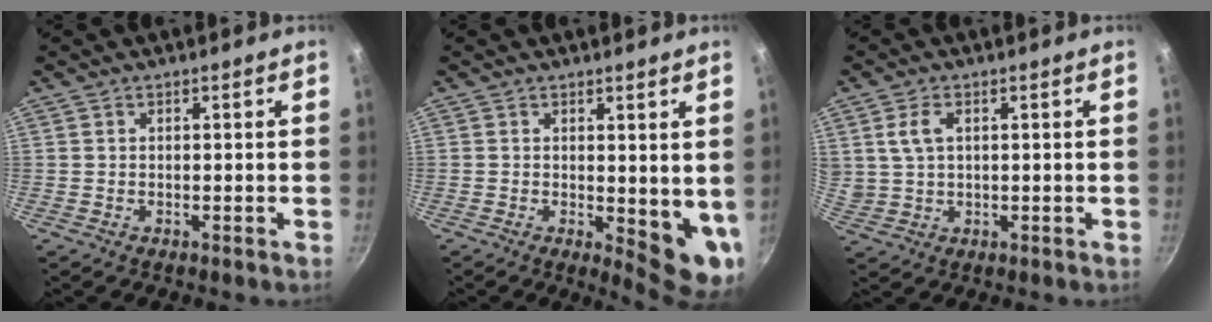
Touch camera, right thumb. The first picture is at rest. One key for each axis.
{"total": 8.0, "fx": 1.1, "fy": 3.4, "fz": 7.2, "tx": -0.075, "ty": -0.024, "tz": 0.020}
{"total": 5.1, "fx": 1.5, "fy": 3.3, "fz": 3.6, "tx": -0.062, "ty": 0.002, "tz": 0.035}